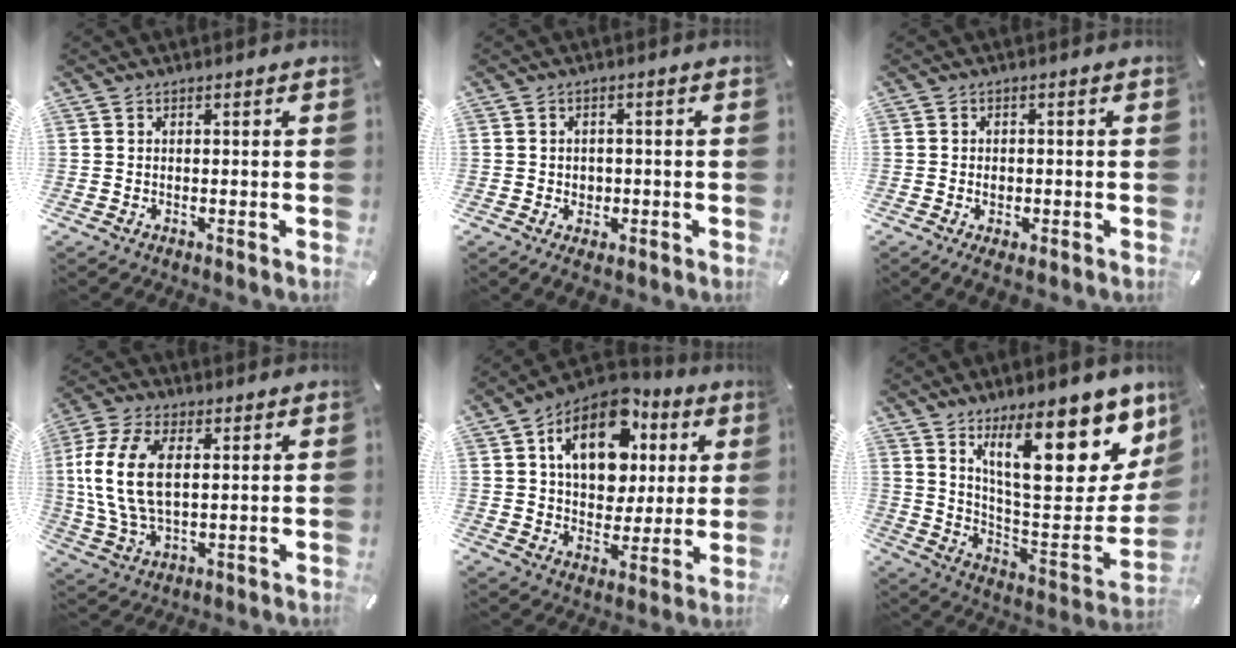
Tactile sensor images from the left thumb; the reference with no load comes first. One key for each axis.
{"total": 2.7, "fx": -0.8, "fy": 2.4, "fz": 0.8, "tx": -0.009, "ty": 0.002, "tz": -0.019}
{"total": 2.2, "fx": -0.6, "fy": 1.5, "fz": 1.5, "tx": -0.030, "ty": 0.004, "tz": -0.012}
{"total": 13.7, "fx": 2.1, "fy": 8.1, "fz": 10.8, "tx": -0.247, "ty": 0.003, "tz": 0.036}
{"total": 16.7, "fx": 6.5, "fy": 11.7, "fz": 10.1, "tx": -0.166, "ty": -0.008, "tz": 0.119}
{"total": 25.1, "fx": 13.8, "fy": 9.5, "fz": 18.7, "tx": -0.260, "ty": -0.095, "tz": 0.231}